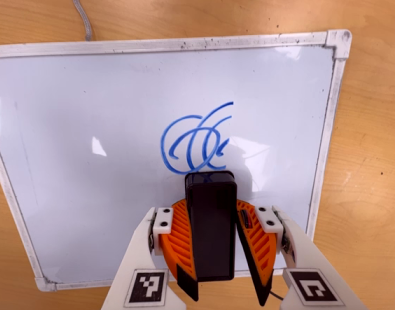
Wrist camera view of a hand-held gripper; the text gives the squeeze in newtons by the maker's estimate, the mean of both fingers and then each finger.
{"total": 9.2, "left": 9.5, "right": 8.9}